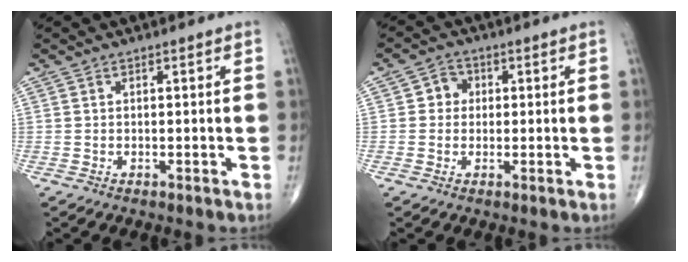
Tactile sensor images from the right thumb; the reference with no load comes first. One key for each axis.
{"total": 3.6, "fx": 0.4, "fy": 3.3, "fz": 1.4, "tx": 0.004, "ty": 0.008, "tz": -0.003}